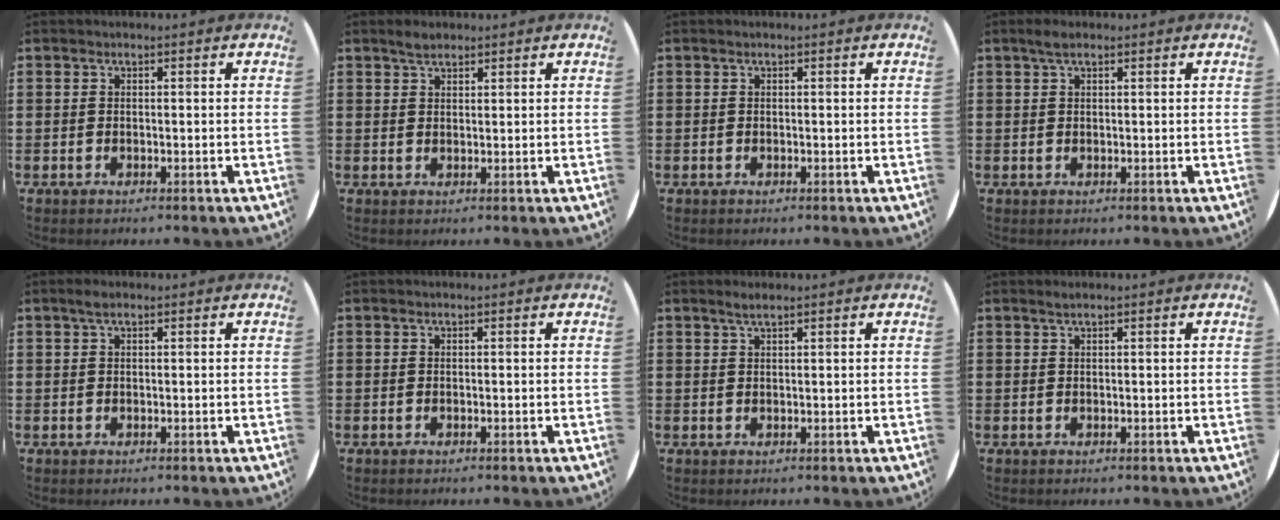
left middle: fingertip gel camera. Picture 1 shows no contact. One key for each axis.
{"total": 1.9, "fx": 1.6, "fy": 0.7, "fz": 0.6, "tx": -0.004, "ty": 0.002, "tz": 0.028}
{"total": 0.0}
{"total": 1.6, "fx": 1.0, "fy": 0.6, "fz": 1.1, "tx": -0.014, "ty": 0.003, "tz": 0.016}
{"total": 1.3, "fx": 0.7, "fy": 0.5, "fz": 0.9, "tx": -0.009, "ty": 0.003, "tz": 0.010}
{"total": 0.0}
{"total": 1.5, "fx": 1.2, "fy": 0.0, "fz": 0.9, "tx": -0.018, "ty": 0.003, "tz": 0.020}
{"total": 0.6, "fx": 0.5, "fy": 0.0, "fz": 0.4, "tx": -0.006, "ty": 0.001, "tz": 0.008}